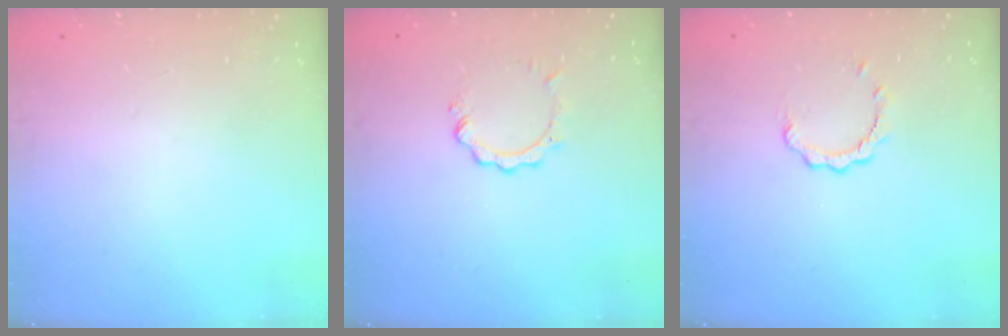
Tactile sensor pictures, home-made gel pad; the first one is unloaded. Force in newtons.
{"total": 2.1, "press": 2.1, "slide": 0.2}
{"total": 2.9, "press": 2.9, "slide": 0.4}